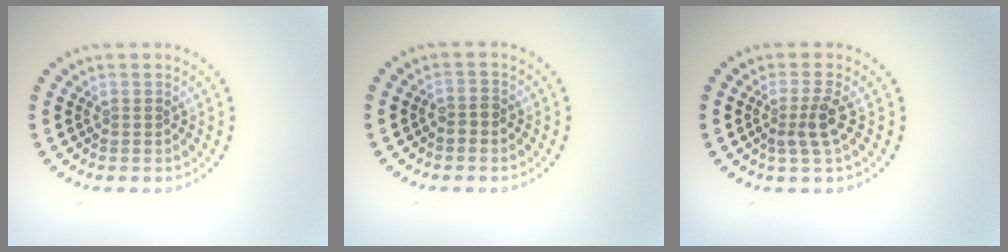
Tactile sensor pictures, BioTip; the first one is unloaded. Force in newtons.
{"total": 1.0, "press": 0.8, "slide": 0.5}
{"total": 2.4, "press": 1.8, "slide": 1.5}